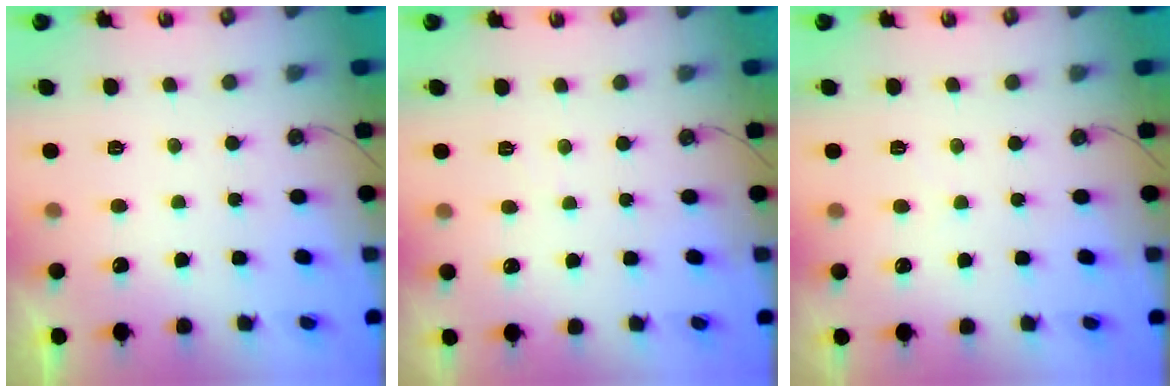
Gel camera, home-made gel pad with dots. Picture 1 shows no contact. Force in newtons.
{"total": 1.9, "press": 1.9, "slide": 0.4}
{"total": 2.1, "press": 2.1, "slide": 0.4}